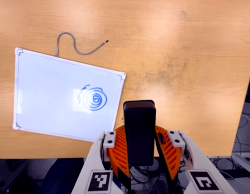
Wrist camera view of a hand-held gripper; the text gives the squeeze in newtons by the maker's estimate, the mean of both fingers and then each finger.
{"total": 5.3, "left": 5.4, "right": 5.3}